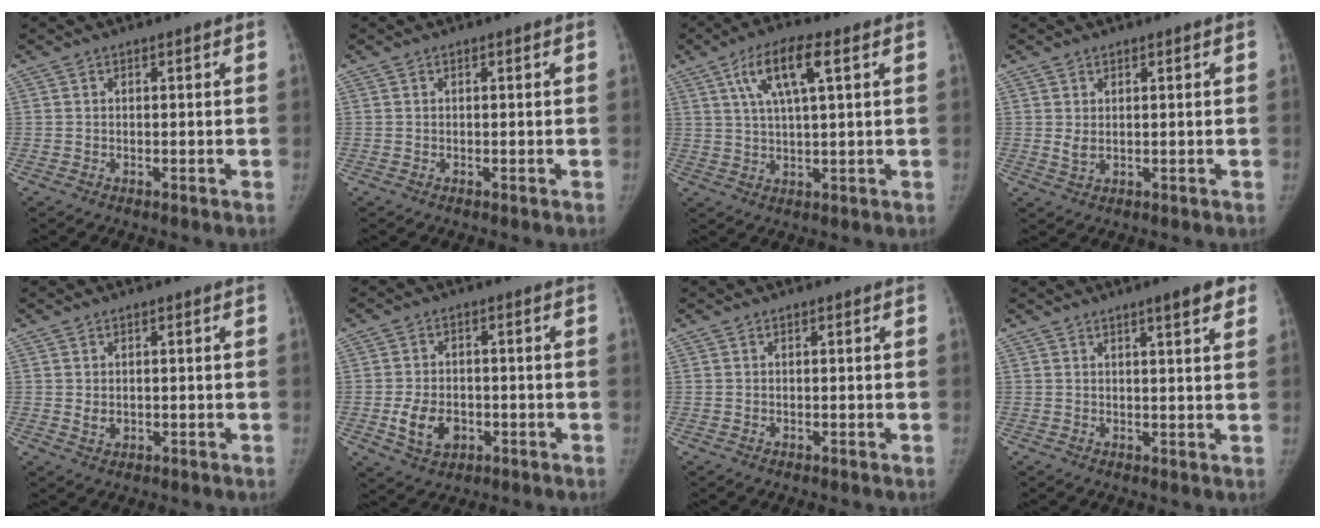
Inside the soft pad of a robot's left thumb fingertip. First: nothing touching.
{"total": 0.0}
{"total": 9.9, "force": [3.9, 2.5, 8.8], "torque": [-0.173, 0.004, 0.072]}
{"total": 1.6, "force": [0.3, 1.0, 1.3], "torque": [-0.021, -0.002, 0.010]}
{"total": 1.9, "force": [0.0, 1.5, 1.1], "torque": [-0.012, -0.001, 0.004]}
{"total": 7.2, "force": [-2.1, 5.1, 4.5], "torque": [-0.070, 0.007, -0.030]}
{"total": 0.0}
{"total": 5.6, "force": [3.3, 0.8, 4.5], "torque": [-0.052, -0.012, 0.042]}